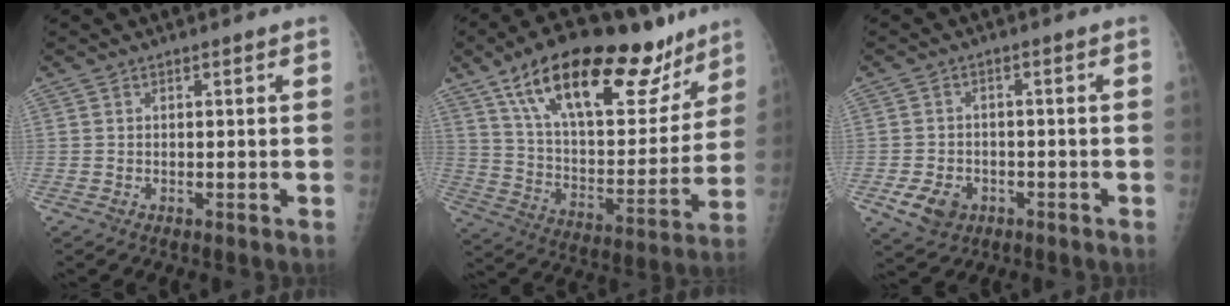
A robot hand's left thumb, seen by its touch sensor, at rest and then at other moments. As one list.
[{"total": 29.8, "force": [19.0, 12.1, 19.6], "torque": [-0.269, -0.041, 0.304]}, {"total": 6.0, "force": [-2.6, 4.5, 2.9], "torque": [-0.047, 0.011, -0.035]}]